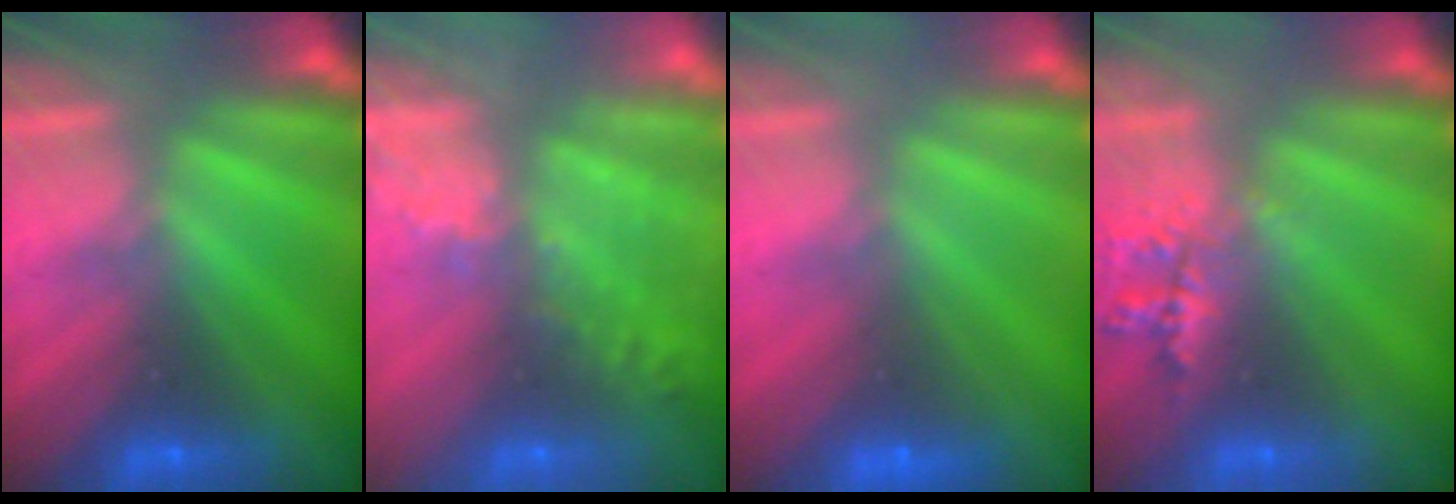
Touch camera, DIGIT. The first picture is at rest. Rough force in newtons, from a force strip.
{"total": 6.8}
{"total": 1.8}
{"total": 2.3}